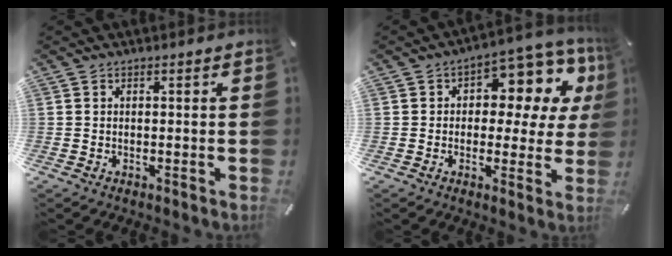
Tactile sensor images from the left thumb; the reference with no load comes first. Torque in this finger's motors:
{"motor_torque": [0.97, 0.97, 0.15, -0.11, 0.03]}